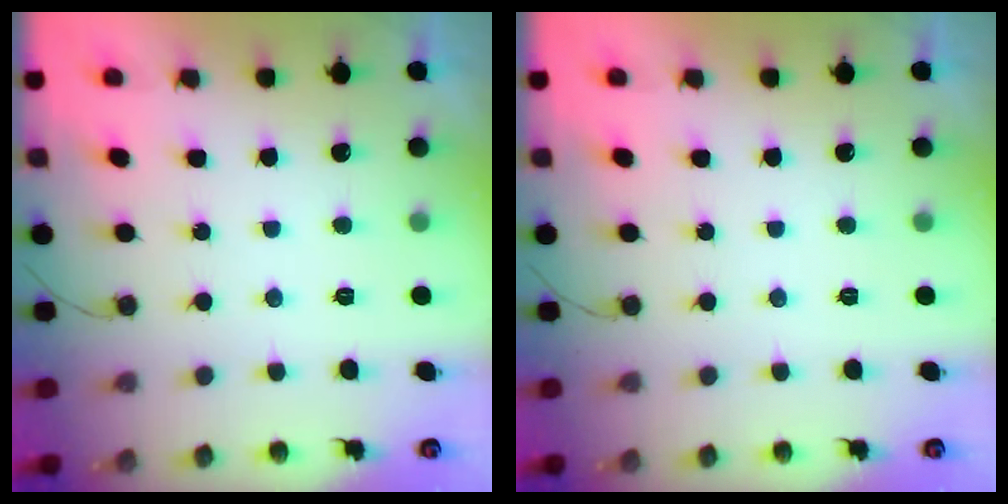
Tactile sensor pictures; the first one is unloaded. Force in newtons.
{"total": 0.0}